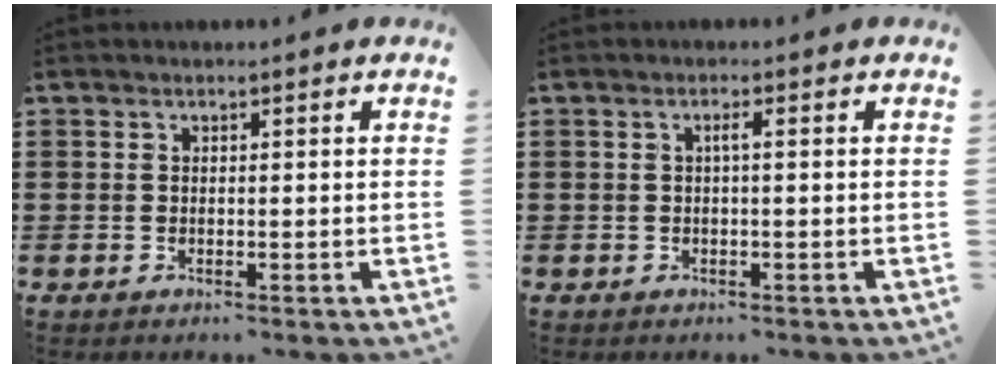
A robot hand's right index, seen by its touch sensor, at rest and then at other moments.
{"total": 1.2, "force": [-0.2, -0.1, 1.2], "torque": [-0.022, -0.001, -0.006]}